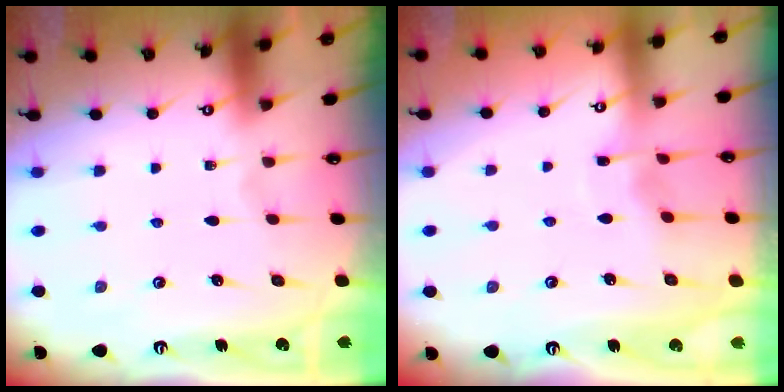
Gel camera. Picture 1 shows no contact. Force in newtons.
{"total": 4.1, "press": 4.0, "slide": 0.6}